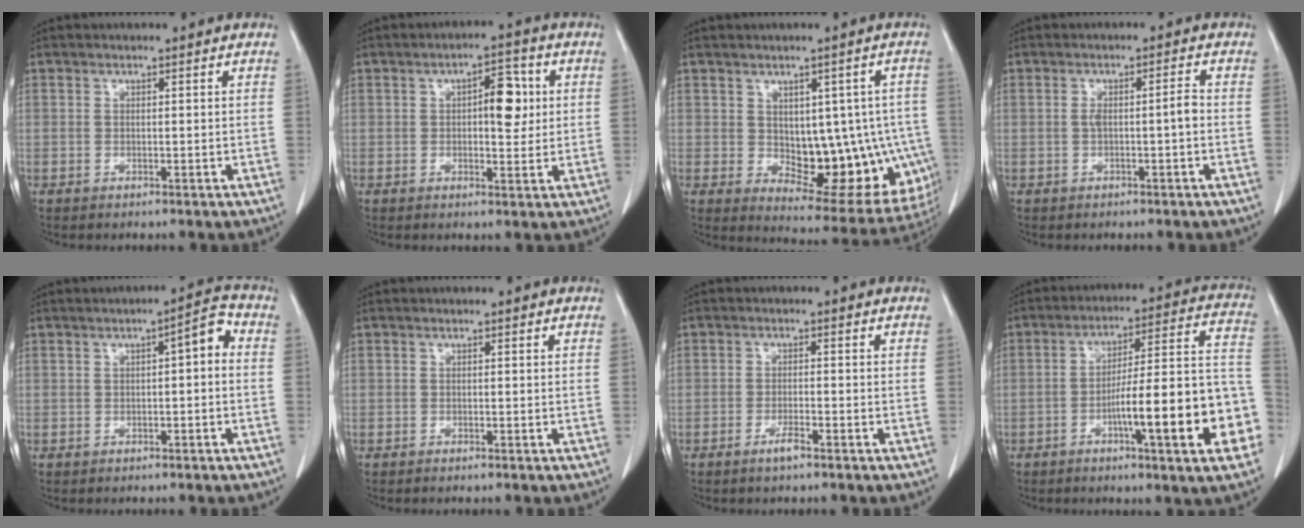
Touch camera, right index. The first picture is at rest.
{"total": 6.0, "force": [1.0, 2.4, 5.4], "torque": [-0.076, 0.010, 0.014]}
{"total": 15.9, "force": [-1.8, 8.4, 13.4], "torque": [-0.131, 0.012, 0.001]}
{"total": 2.9, "force": [-0.4, 0.2, 2.9], "torque": [-0.053, 0.008, -0.005]}
{"total": 3.9, "force": [0.1, 1.0, 3.8], "torque": [-0.049, 0.021, -0.002]}
{"total": 0.5, "force": [-0.5, 0.0, 0.2], "torque": [-0.006, -0.001, -0.008]}
{"total": 2.3, "force": [-1.7, 0.1, 1.6], "torque": [-0.031, -0.001, -0.030]}
{"total": 18.6, "force": [-6.2, 1.9, 17.4], "torque": [-0.189, 0.028, -0.084]}